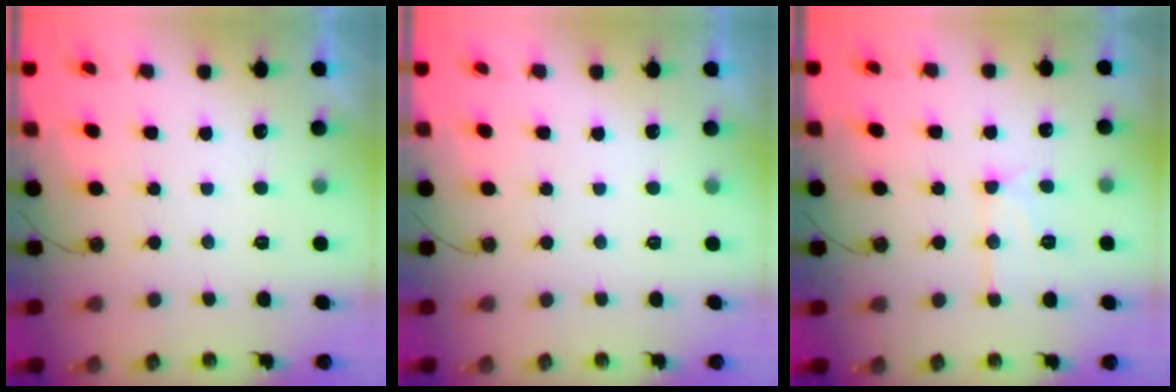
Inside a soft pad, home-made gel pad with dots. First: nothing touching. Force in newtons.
{"total": 0.0}
{"total": 12.3, "press": 12.3, "slide": 0.9}